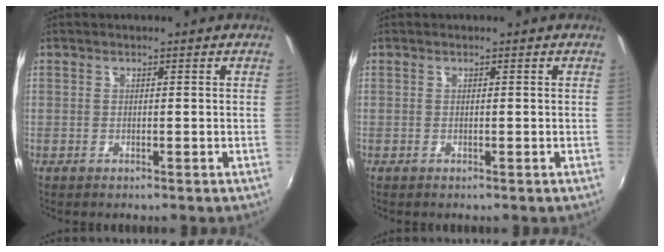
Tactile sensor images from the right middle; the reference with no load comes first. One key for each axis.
{"total": 0.0}